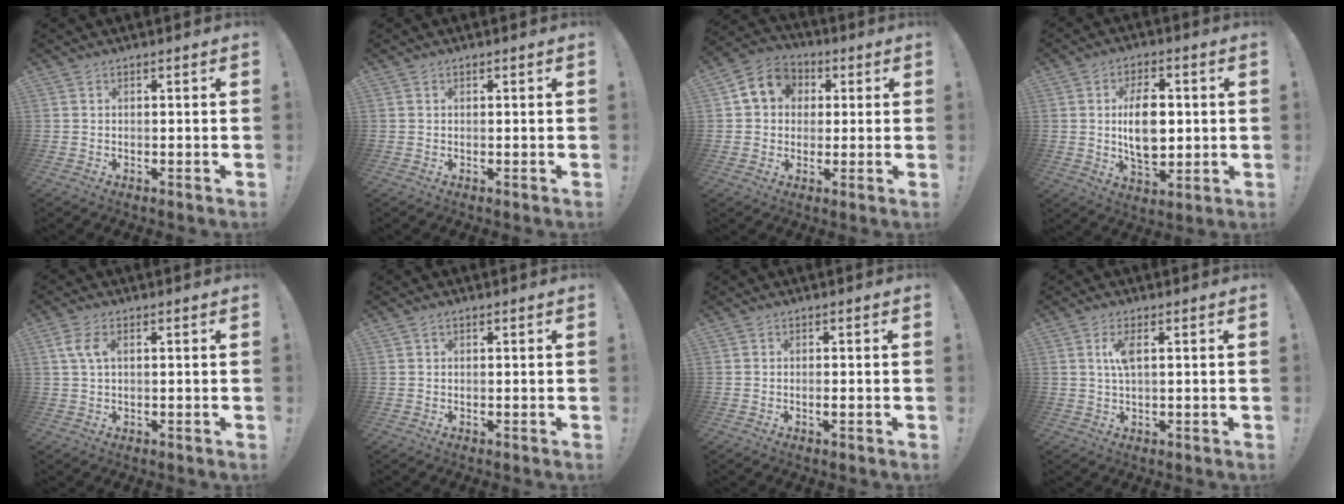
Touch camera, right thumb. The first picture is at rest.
{"total": 0.0}
{"total": 9.8, "force": [2.4, 8.5, 4.3], "torque": [-0.056, 0.003, 0.051]}
{"total": 13.1, "force": [0.7, 8.0, 10.3], "torque": [-0.185, -0.003, 0.008]}
{"total": 4.8, "force": [1.2, 2.3, 4.1], "torque": [-0.086, 0.004, 0.020]}
{"total": 0.7, "force": [0.3, 0.5, 0.3], "torque": [-0.007, 0.002, 0.005]}
{"total": 1.1, "force": [-0.3, 0.0, 1.0], "torque": [-0.014, -0.004, -0.007]}
{"total": 4.9, "force": [1.3, 1.5, 4.5], "torque": [-0.088, 0.004, 0.020]}